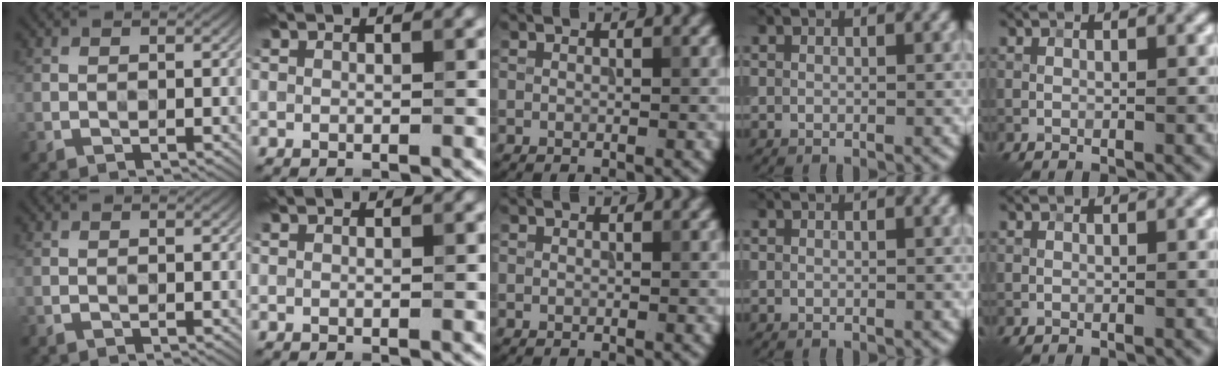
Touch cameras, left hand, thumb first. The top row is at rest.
{}